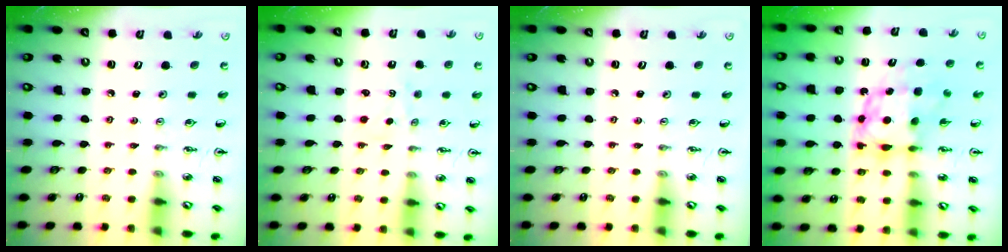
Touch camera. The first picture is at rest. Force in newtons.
{"total": 1.2, "press": 1.1, "slide": 0.2}
{"total": 0.0}
{"total": 7.9, "press": 7.9, "slide": 0.8}